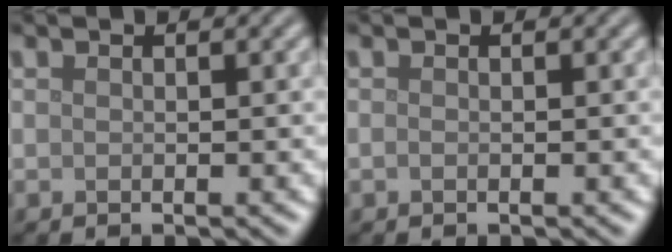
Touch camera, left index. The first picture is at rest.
{"total": 0.0}